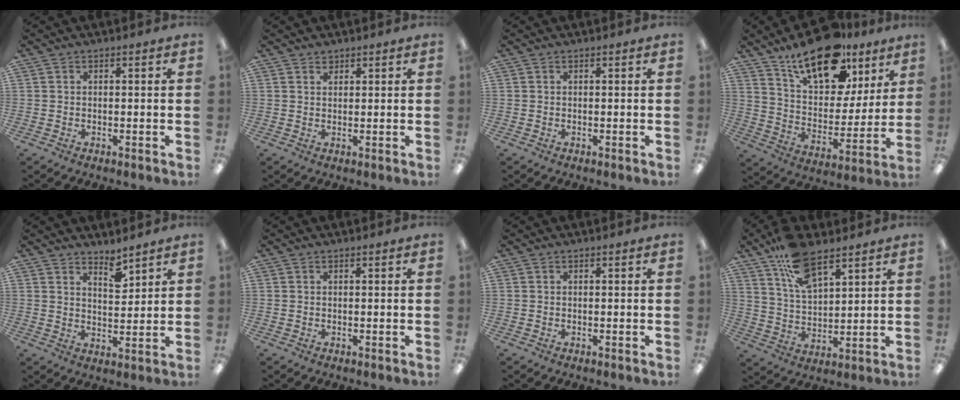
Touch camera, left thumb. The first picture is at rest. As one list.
[{"total": 1.5, "force": [1.3, 0.7, 0.2], "torque": [0.003, -0.005, 0.024]}, {"total": 0.0}, {"total": 20.6, "force": [14.0, 10.0, 11.3], "torque": [-0.187, -0.076, 0.245]}, {"total": 5.0, "force": [4.5, 1.3, 1.5], "torque": [-0.009, -0.040, 0.077]}, {"total": 0.0}, {"total": 0.0}, {"total": 12.8, "force": [8.8, 5.4, 7.5], "torque": [-0.141, -0.032, 0.161]}]